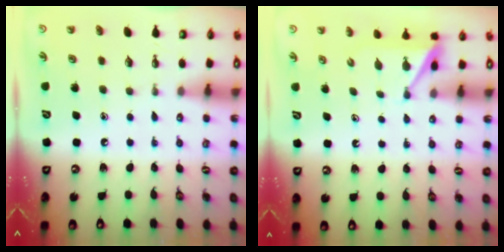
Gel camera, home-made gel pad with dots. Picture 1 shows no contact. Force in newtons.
{"total": 4.9, "press": 4.9, "slide": 0.2}